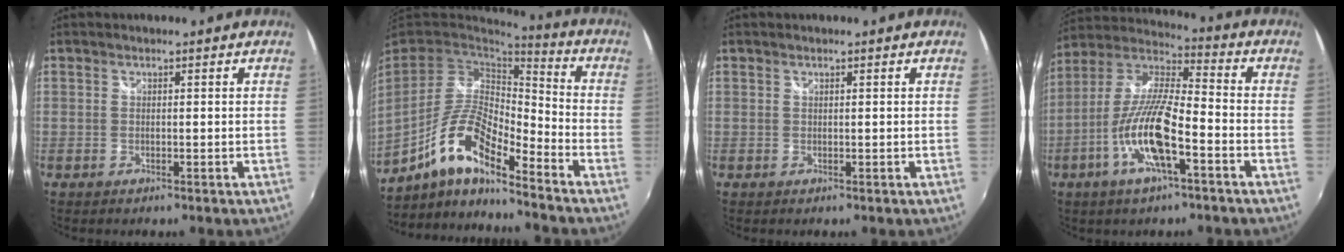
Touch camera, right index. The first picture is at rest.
{"total": 13.7, "force": [-9.0, 3.3, 9.8], "torque": [-0.193, -0.002, -0.176]}
{"total": 0.0}
{"total": 15.0, "force": [-6.2, 3.3, 13.2], "torque": [-0.267, -0.008, -0.122]}